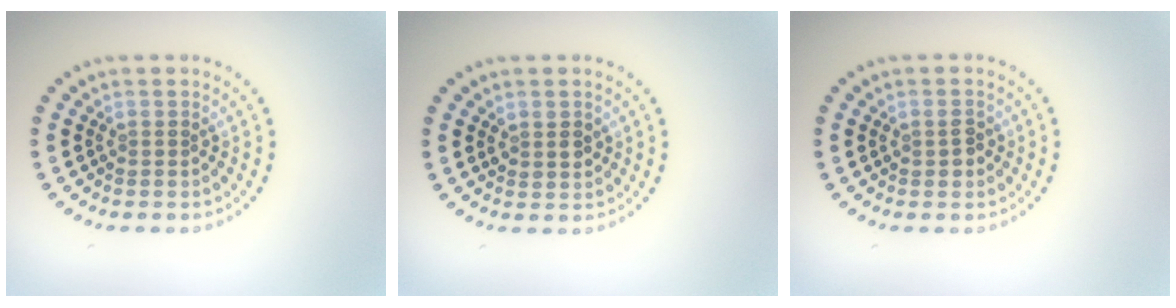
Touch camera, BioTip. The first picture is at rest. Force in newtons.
{"total": 1.5, "press": 1.4, "slide": 0.6}
{"total": 1.5, "press": 1.5, "slide": 0.1}